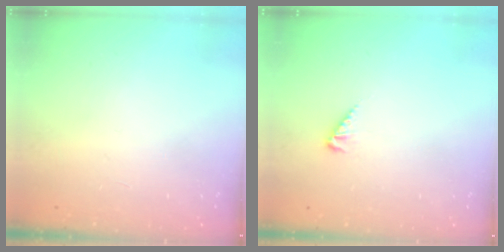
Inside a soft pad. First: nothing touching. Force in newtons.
{"total": 4.2, "press": 4.1, "slide": 0.6}